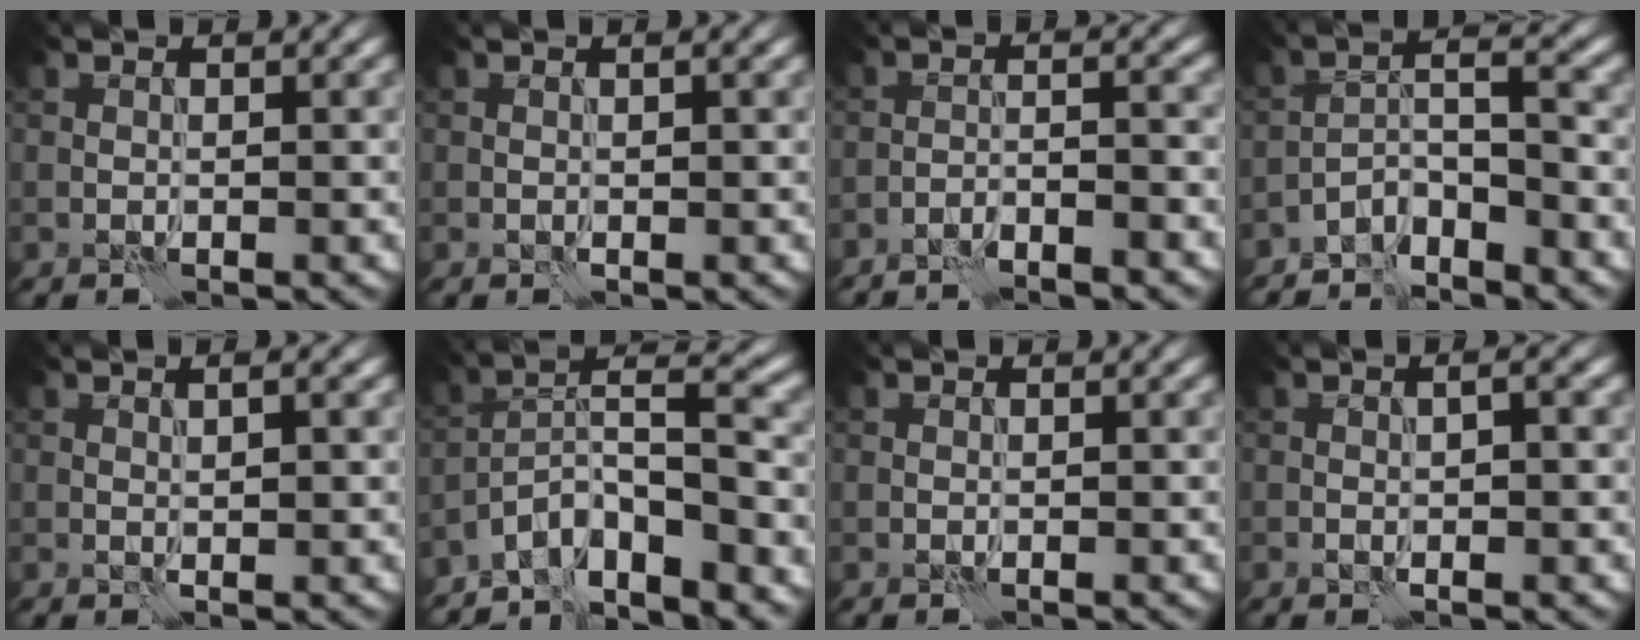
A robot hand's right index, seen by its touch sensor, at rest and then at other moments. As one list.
[{"total": 0.6, "force": [0.0, 0.1, 0.5], "torque": [-0.010, 0.000, 0.000]}, {"total": 3.3, "force": [-2.7, 0.3, 1.7], "torque": [-0.032, 0.011, -0.053]}, {"total": 4.0, "force": [-3.3, 1.1, 2.0], "torque": [-0.029, 0.013, -0.069]}, {"total": 1.5, "force": [0.4, 0.2, 1.5], "torque": [-0.023, 0.003, 0.006]}, {"total": 7.6, "force": [-5.6, 1.8, 4.7], "torque": [-0.064, 0.008, -0.106]}, {"total": 0.0}, {"total": 2.3, "force": [0.0, 0.4, 2.2], "torque": [-0.026, -0.007, -0.002]}]